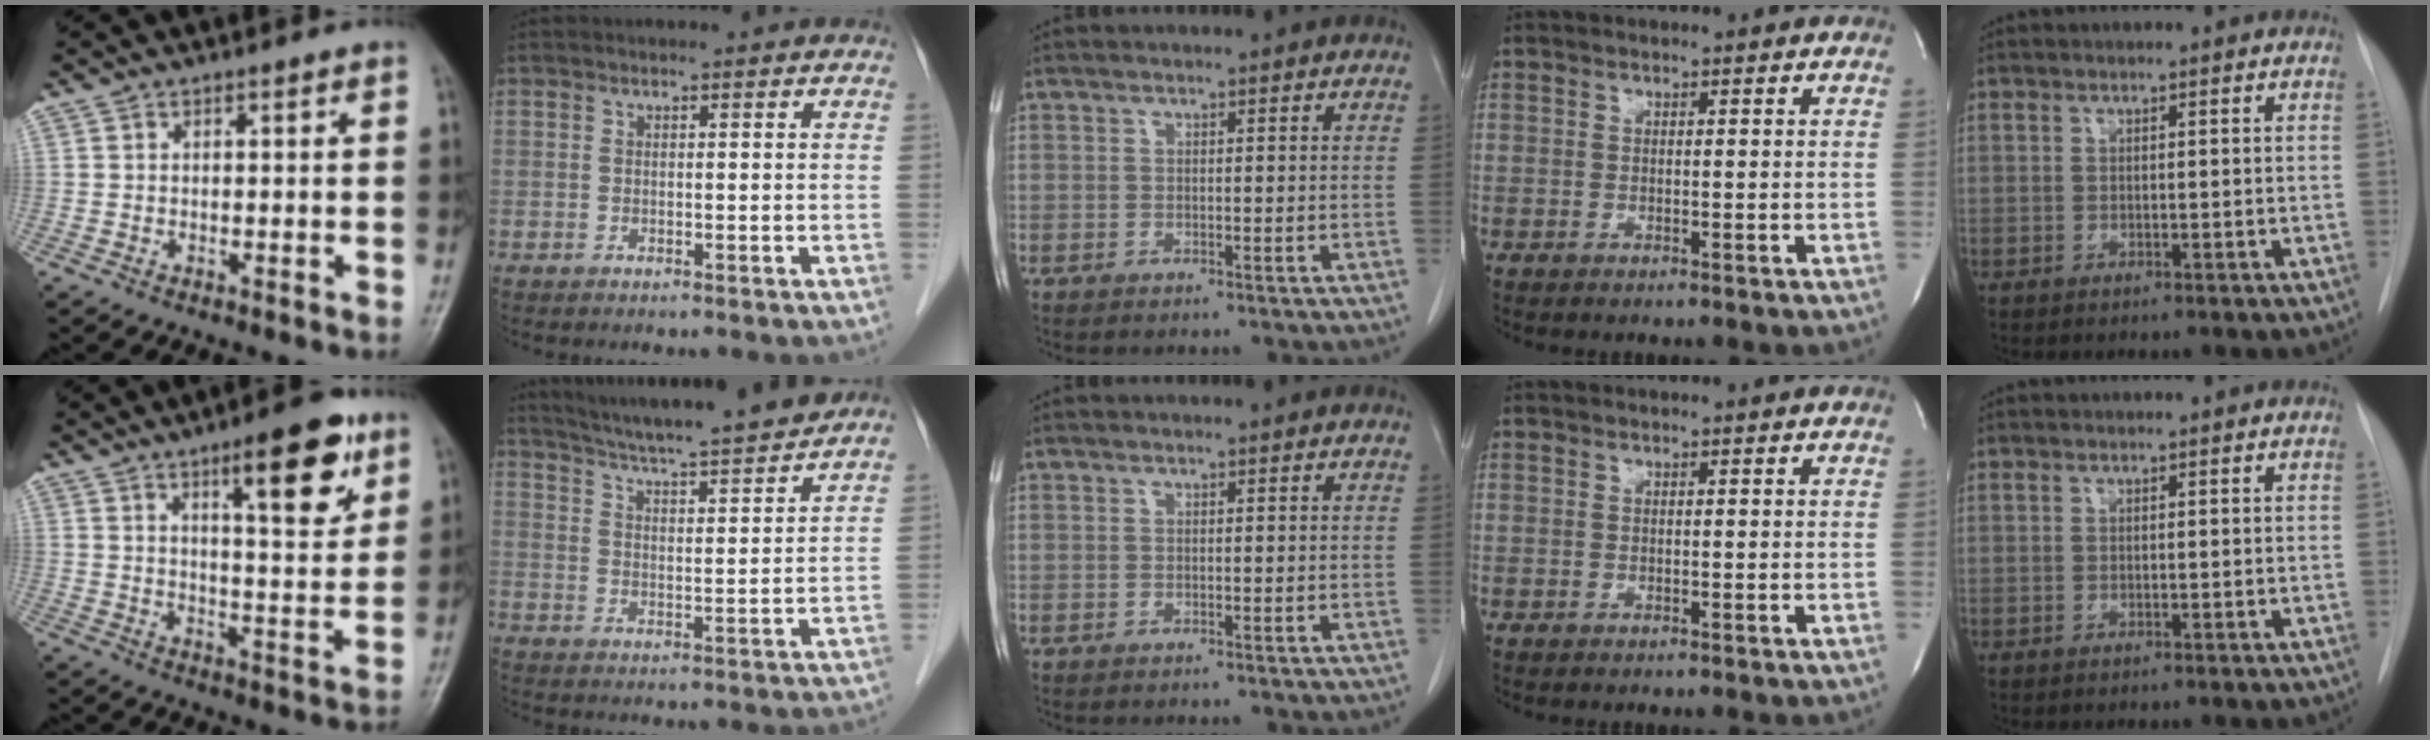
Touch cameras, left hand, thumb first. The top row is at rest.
{"thumb": {"total": 13.0, "force": [6.9, 3.8, 10.3], "torque": [-0.124, -0.037, 0.099]}, "index": {"total": 14.7, "force": [13.4, -0.1, 5.9], "torque": [-0.103, 0.004, 0.196]}}